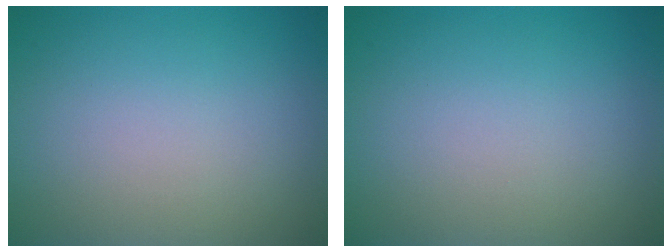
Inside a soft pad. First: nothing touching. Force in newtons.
{"total": 0.0}